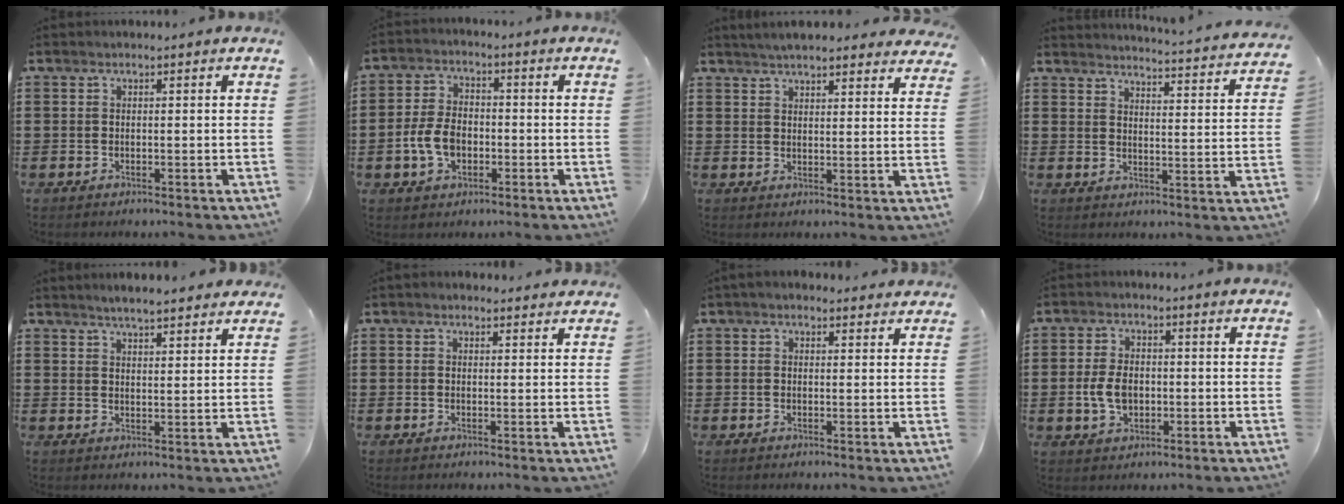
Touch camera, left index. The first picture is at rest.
{"total": 6.6, "force": [-1.8, 4.2, 4.7], "torque": [-0.119, 0.000, -0.041]}
{"total": 4.5, "force": [4.3, 0.3, 1.2], "torque": [-0.035, -0.011, 0.080]}
{"total": 3.5, "force": [3.4, -0.6, 0.4], "torque": [-0.020, -0.036, 0.052]}
{"total": 3.2, "force": [3.1, 0.1, 0.8], "torque": [-0.024, -0.006, 0.056]}
{"total": 1.4, "force": [1.2, 0.5, 0.2], "torque": [-0.005, 0.005, 0.024]}
{"total": 1.7, "force": [1.5, 0.7, 0.6], "torque": [-0.014, 0.007, 0.028]}
{"total": 5.3, "force": [-0.6, 3.3, 4.1], "torque": [-0.098, 0.000, -0.017]}